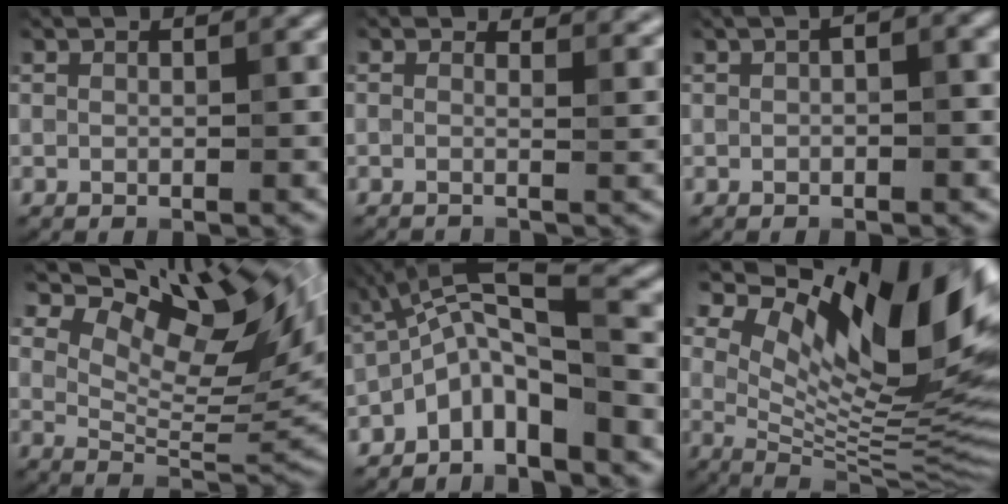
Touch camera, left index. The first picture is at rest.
{"total": 3.9, "force": [2.4, 2.1, 2.4], "torque": [-0.021, 0.009, 0.006]}
{"total": 1.7, "force": [0.2, 0.5, 1.6], "torque": [-0.025, 0.006, 0.001]}
{"total": 13.2, "force": [7.4, 5.2, 9.7], "torque": [-0.150, 0.020, 0.124]}
{"total": 5.6, "force": [-3.1, 1.2, 4.5], "torque": [-0.082, 0.016, -0.063]}
{"total": 17.7, "force": [8.5, 6.6, 14.1], "torque": [-0.211, 0.024, 0.150]}